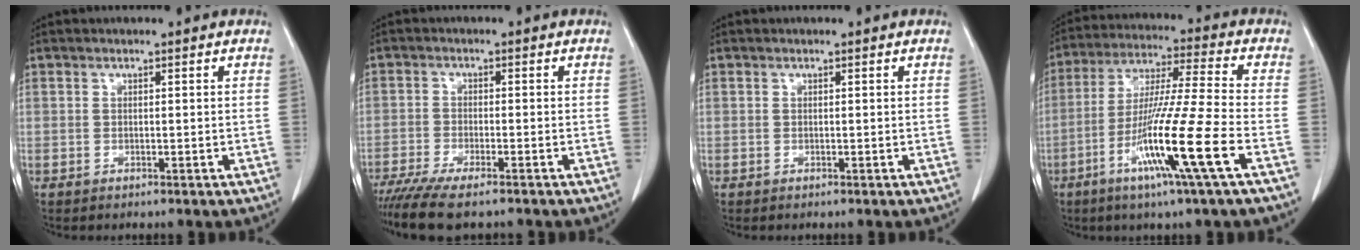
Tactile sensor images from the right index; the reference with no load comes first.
{"total": 9.7, "force": [-7.9, 1.2, 5.5], "torque": [-0.086, -0.020, -0.126]}
{"total": 0.0}
{"total": 15.2, "force": [-6.1, -1.8, 13.8], "torque": [-0.267, -0.025, -0.117]}